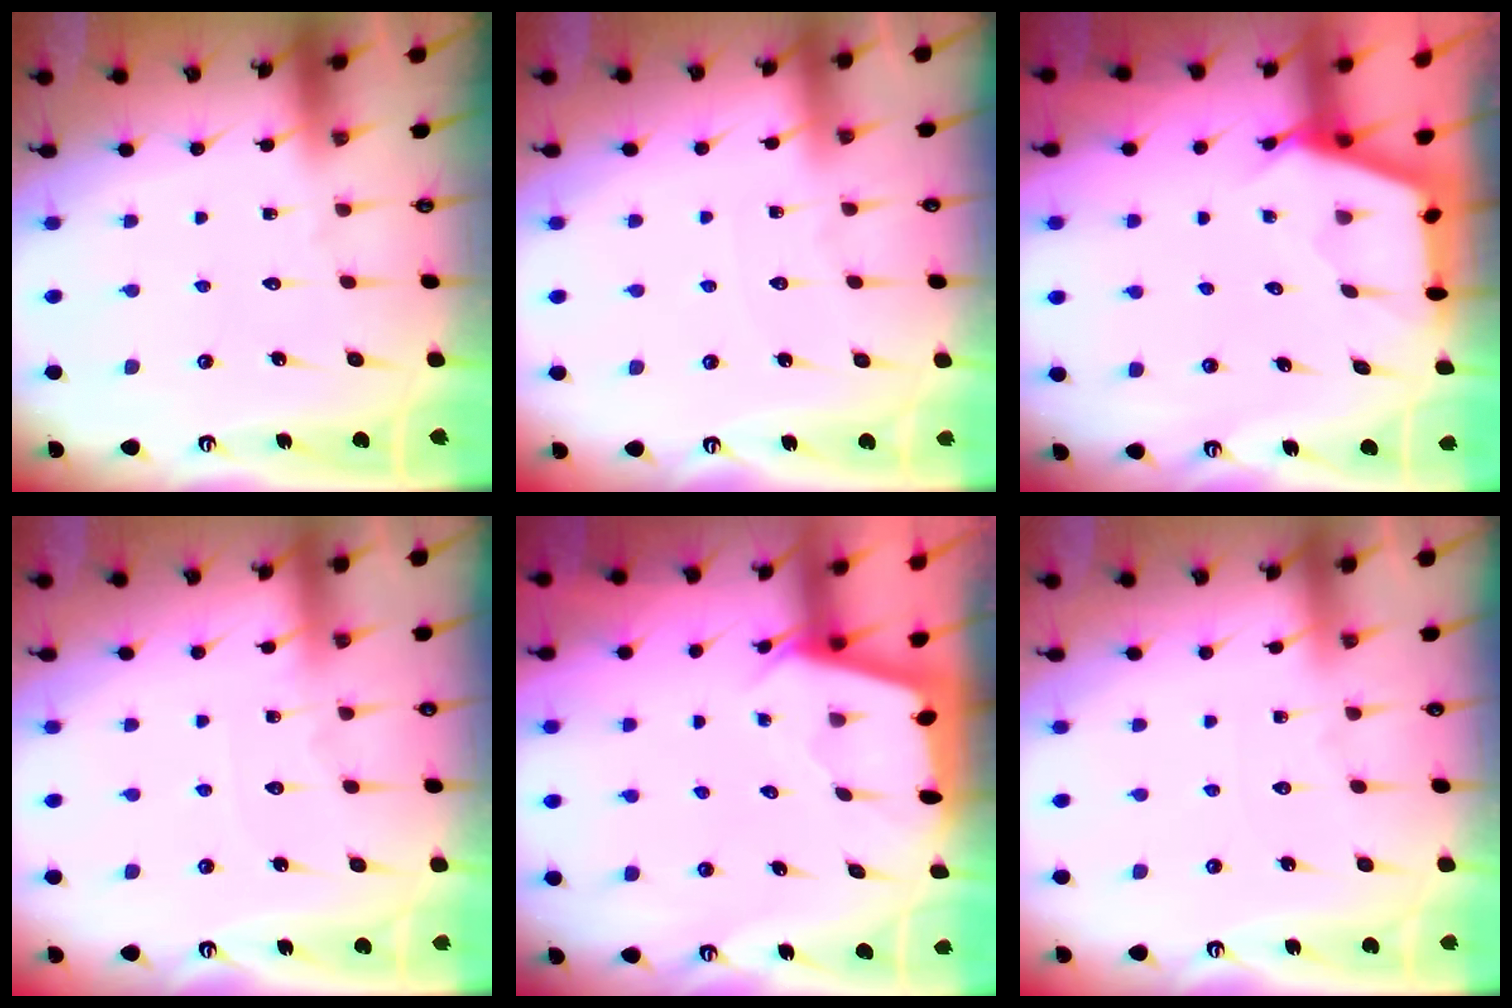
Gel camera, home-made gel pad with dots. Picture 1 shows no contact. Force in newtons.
{"total": 2.0, "press": 2.0, "slide": 0.3}
{"total": 2.6, "press": 2.6, "slide": 0.4}
{"total": 4.0, "press": 3.9, "slide": 0.5}
{"total": 2.1, "press": 2.1, "slide": 0.3}
{"total": 1.9, "press": 1.8, "slide": 0.4}